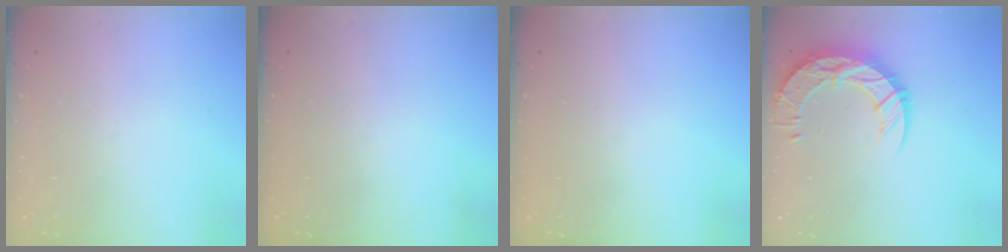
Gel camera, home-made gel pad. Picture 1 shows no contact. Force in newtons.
{"total": 0.0}
{"total": 0.0}
{"total": 18.1, "press": 18.0, "slide": 1.4}